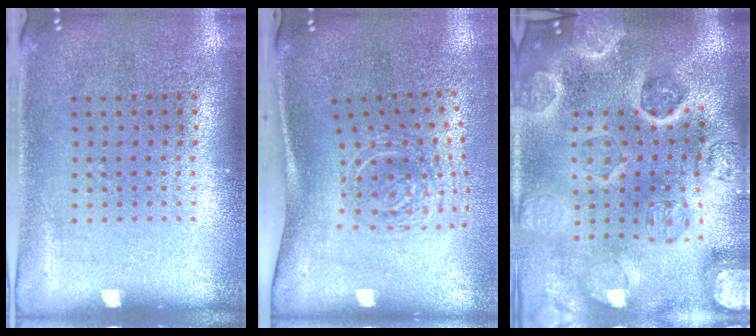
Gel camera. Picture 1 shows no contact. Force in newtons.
{"total": 2.0, "press": 1.2, "slide": 1.6}
{"total": 5.2, "press": 4.5, "slide": 2.7}